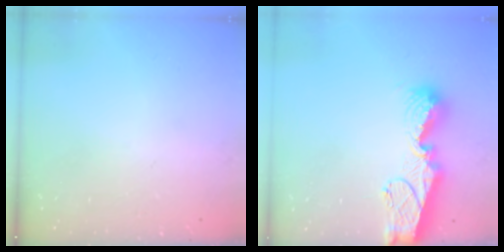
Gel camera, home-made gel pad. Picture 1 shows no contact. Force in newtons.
{"total": 12.9, "press": 12.9, "slide": 1.4}